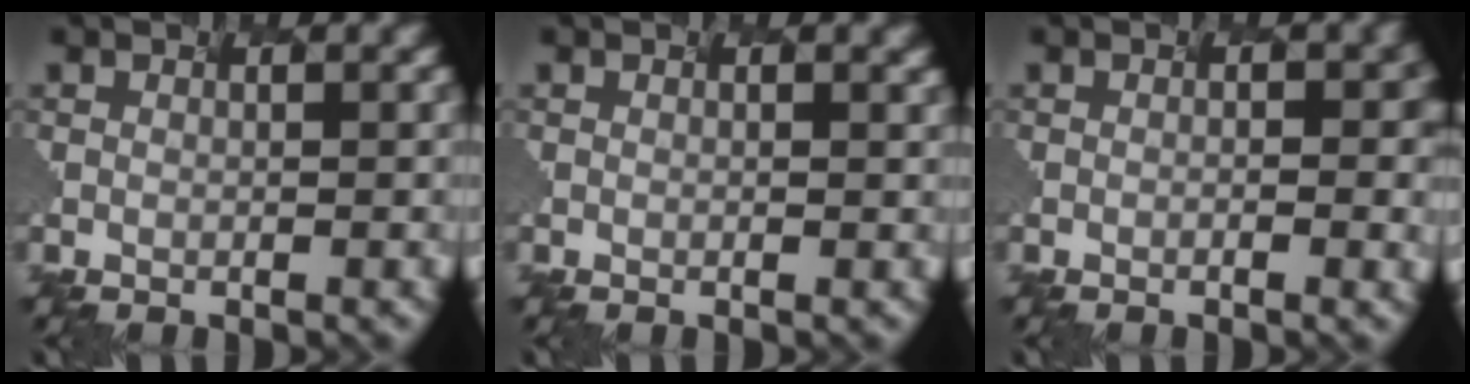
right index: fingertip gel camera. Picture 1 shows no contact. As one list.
[{"total": 0.6, "force": [0.4, 0.4, 0.3], "torque": [0.004, 0.004, -0.015]}, {"total": 1.4, "force": [-0.4, -0.1, 1.3], "torque": [-0.019, 0.004, 0.004]}]